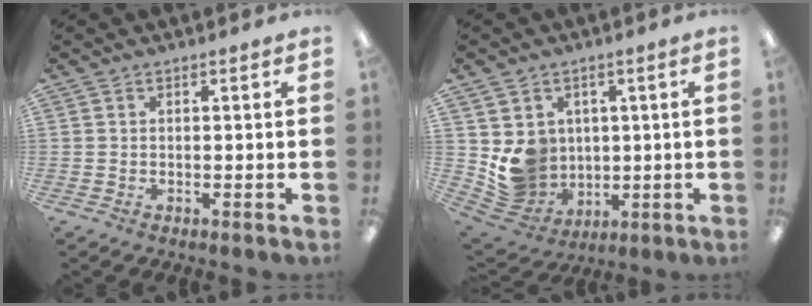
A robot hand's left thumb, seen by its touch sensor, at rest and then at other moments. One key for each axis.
{"total": 9.1, "fx": 2.2, "fy": 8.6, "fz": 1.9, "tx": -0.050, "ty": -0.019, "tz": 0.056}